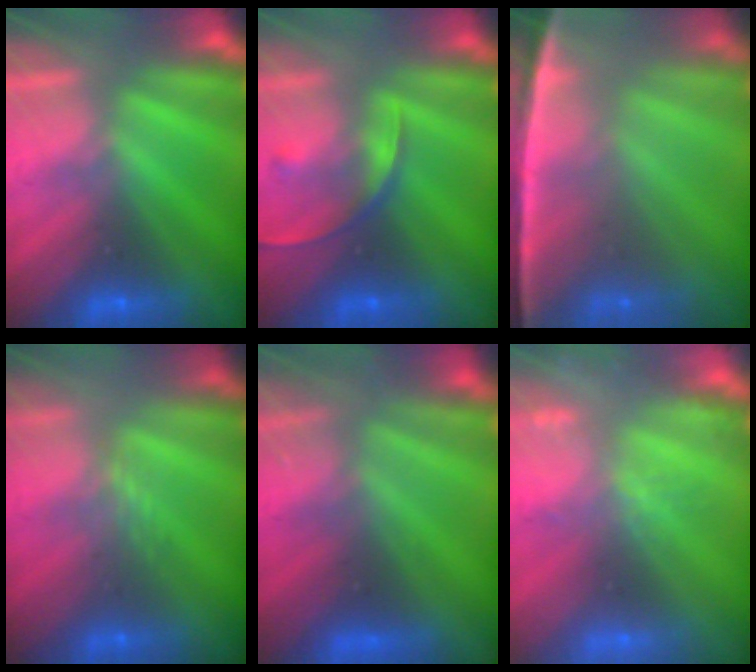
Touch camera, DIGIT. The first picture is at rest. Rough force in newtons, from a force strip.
{"total": 2.4}
{"total": 7.6}
{"total": 3.0}
{"total": 5.8}
{"total": 2.0}